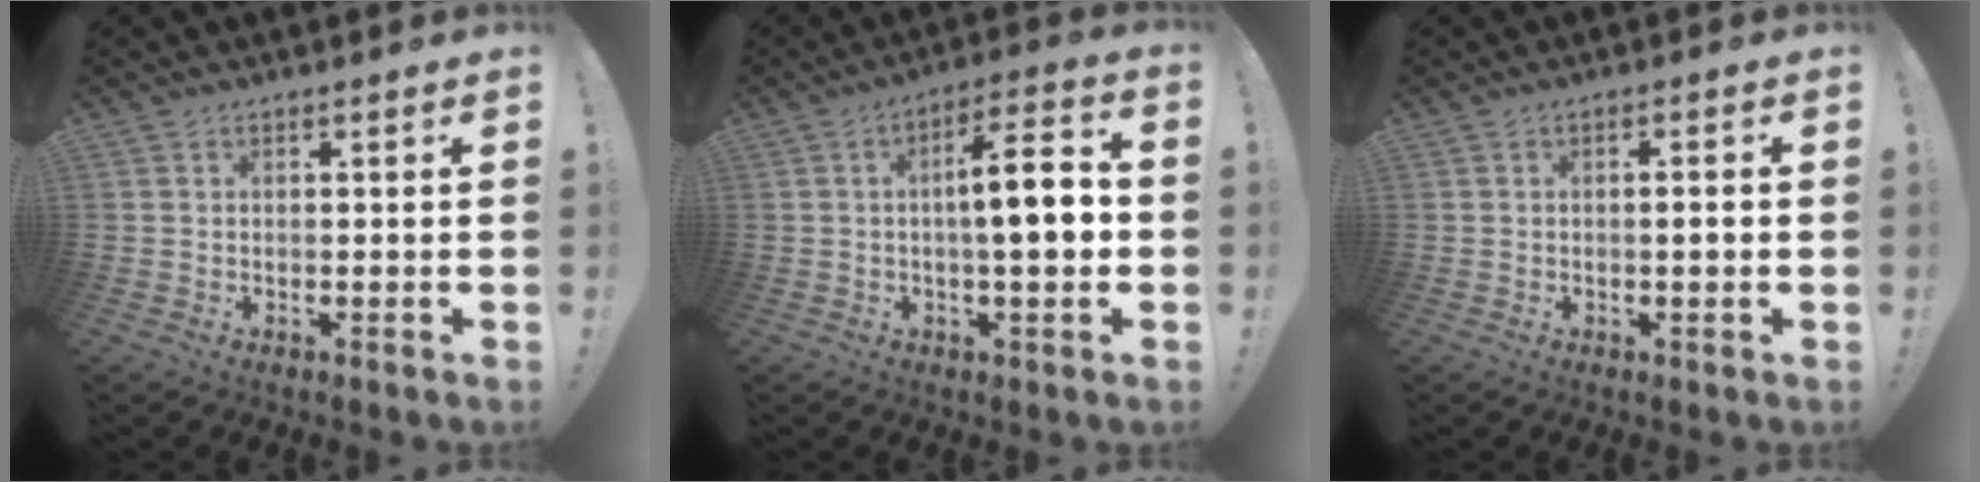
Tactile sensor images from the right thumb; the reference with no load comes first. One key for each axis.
{"total": 11.6, "fx": -0.7, "fy": 2.7, "fz": 11.3, "tx": -0.169, "ty": 0.008, "tz": -0.019}
{"total": 2.4, "fx": -0.4, "fy": -0.1, "fz": 2.3, "tx": -0.041, "ty": 0.000, "tz": -0.010}